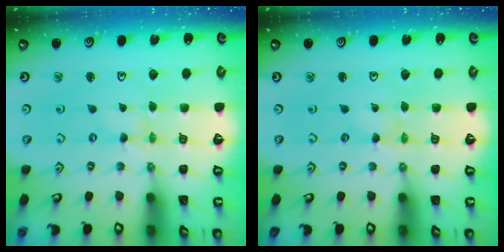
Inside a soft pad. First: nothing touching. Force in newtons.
{"total": 0.0}